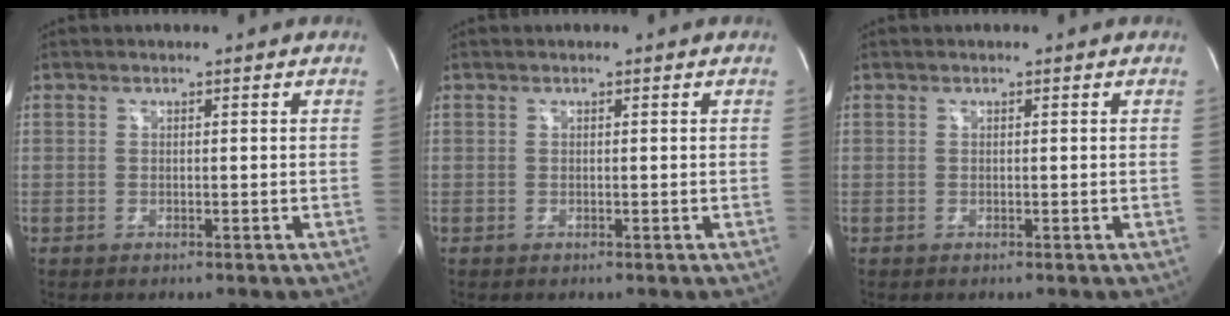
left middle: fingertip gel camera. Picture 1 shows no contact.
{"total": 0.0}
{"total": 0.0}